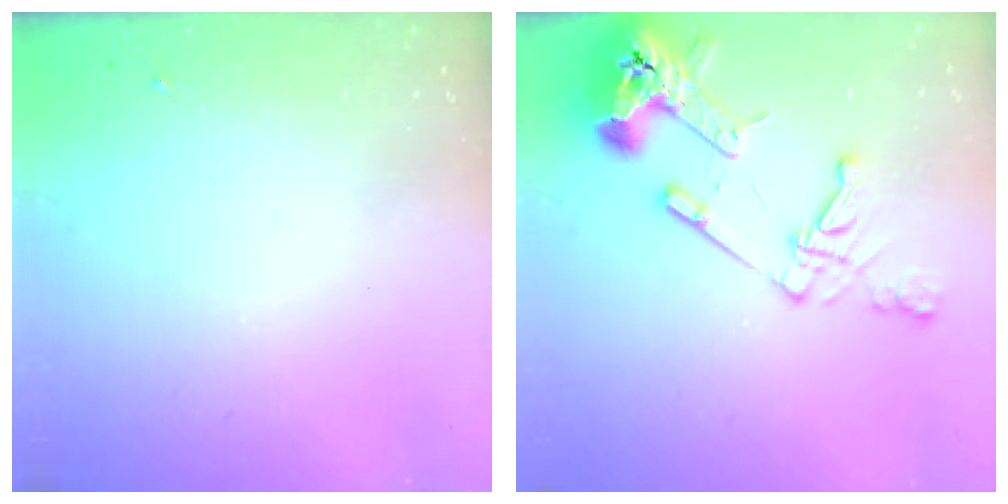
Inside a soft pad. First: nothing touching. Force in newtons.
{"total": 18.8, "press": 18.6, "slide": 2.5}